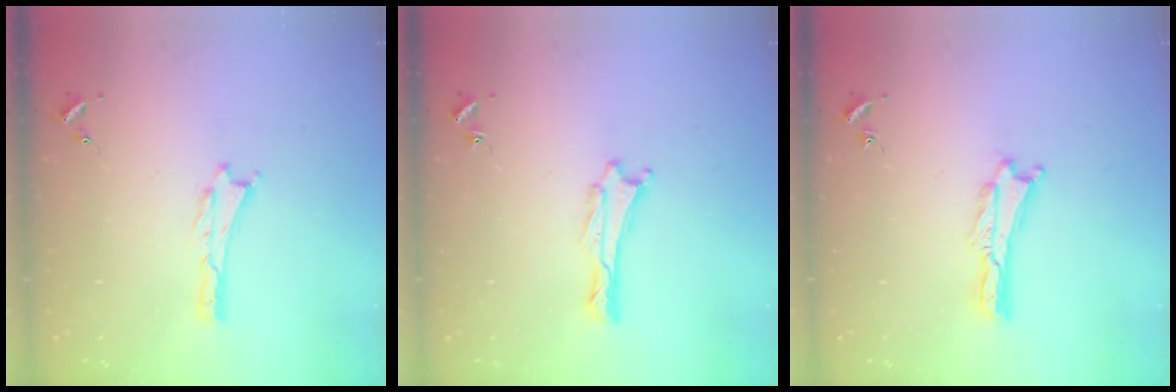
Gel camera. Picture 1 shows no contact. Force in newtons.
{"total": 0.6, "press": 0.5, "slide": 0.1}
{"total": 0.6, "press": 0.5, "slide": 0.2}